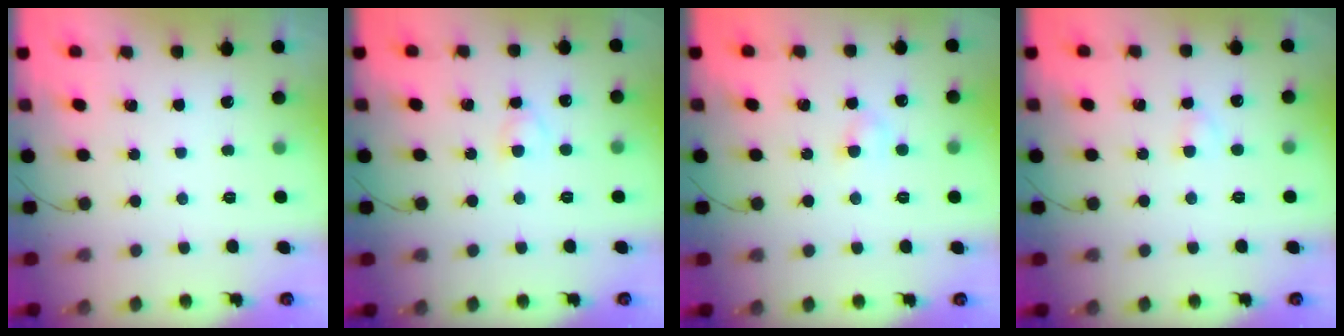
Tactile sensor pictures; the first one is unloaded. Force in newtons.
{"total": 2.8, "press": 2.6, "slide": 1.1}
{"total": 2.8, "press": 2.6, "slide": 1.0}
{"total": 1.9, "press": 1.7, "slide": 0.9}